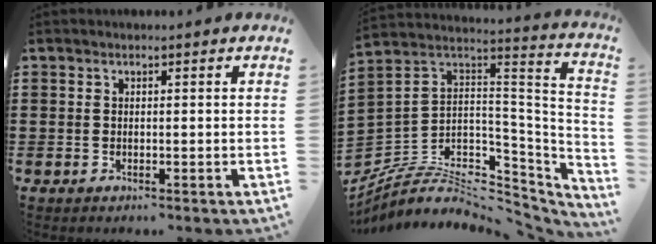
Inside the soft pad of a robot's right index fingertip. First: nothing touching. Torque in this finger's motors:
{"motor_torque": [-0.22, -0.08, -1.05, -0.21]}